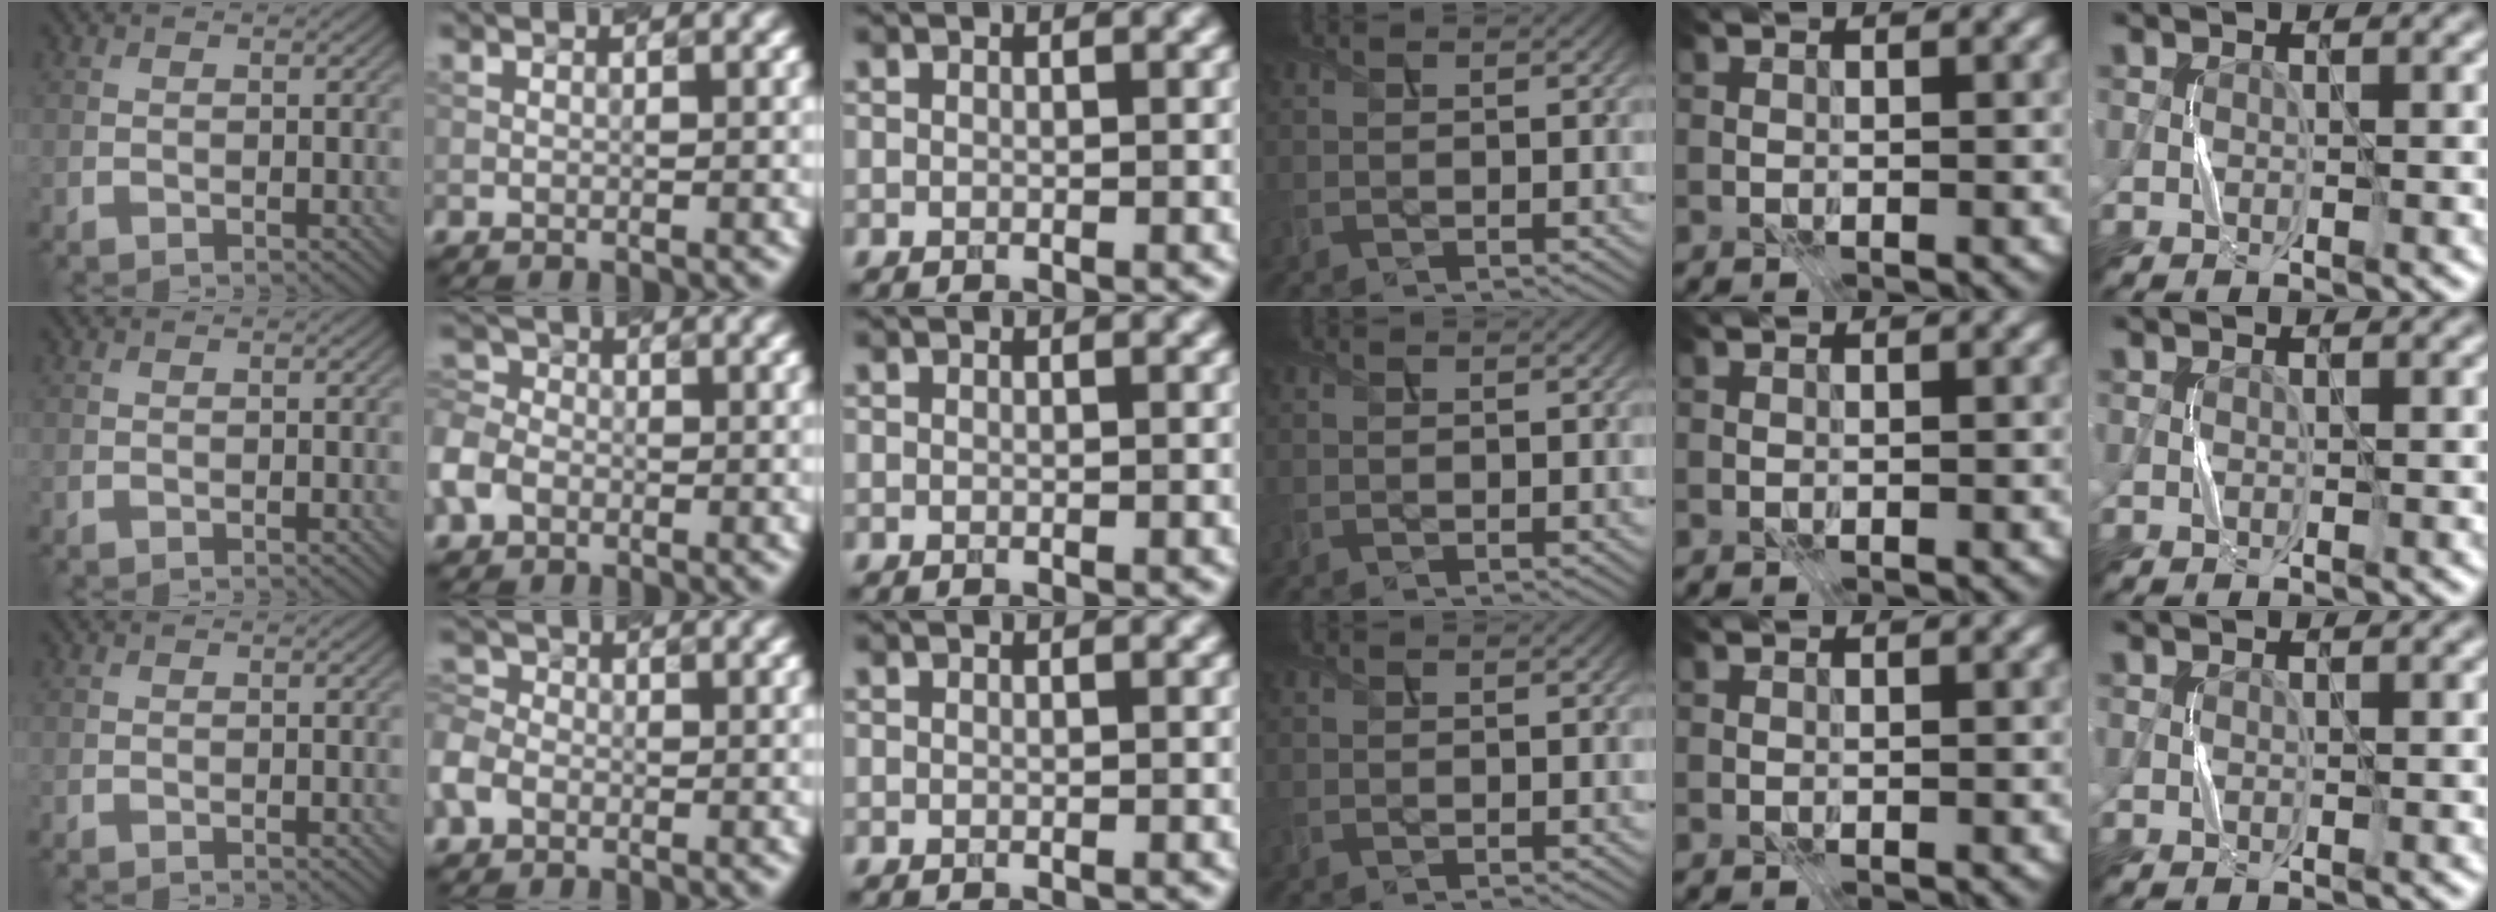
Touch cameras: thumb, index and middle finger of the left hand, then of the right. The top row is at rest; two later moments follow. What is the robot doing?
{"motion": "press", "object": "calculator"}